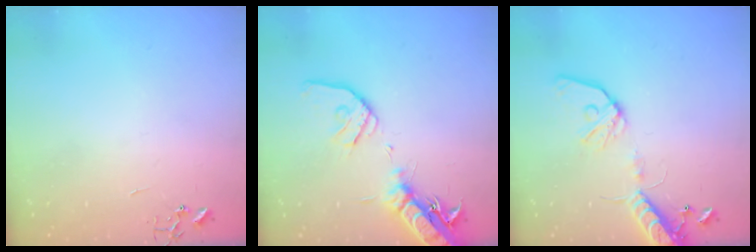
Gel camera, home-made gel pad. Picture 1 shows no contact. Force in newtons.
{"total": 19.4, "press": 19.1, "slide": 3.5}
{"total": 14.1, "press": 13.8, "slide": 3.0}